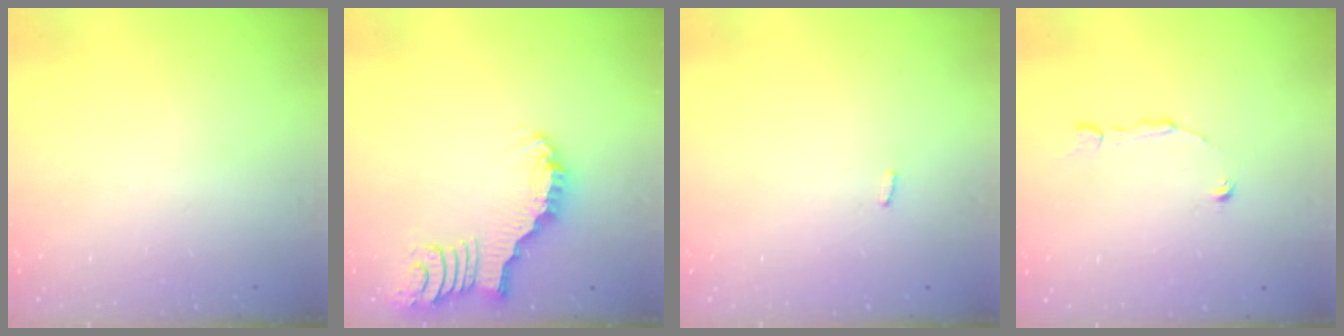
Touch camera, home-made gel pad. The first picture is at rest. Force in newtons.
{"total": 2.1, "press": 2.1, "slide": 0.2}
{"total": 3.1, "press": 3.1, "slide": 0.2}
{"total": 1.9, "press": 1.9, "slide": 0.2}